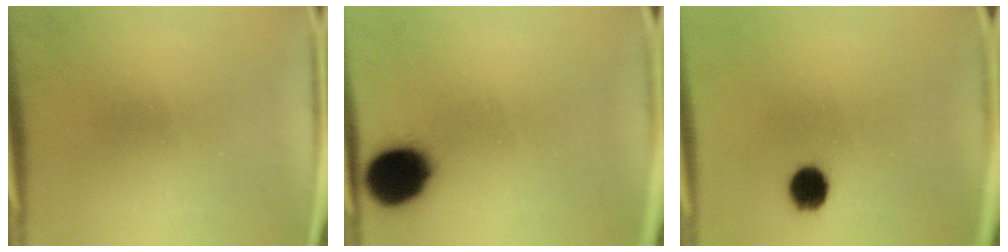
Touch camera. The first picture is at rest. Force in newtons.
{"total": 14.1}
{"total": 6.5}